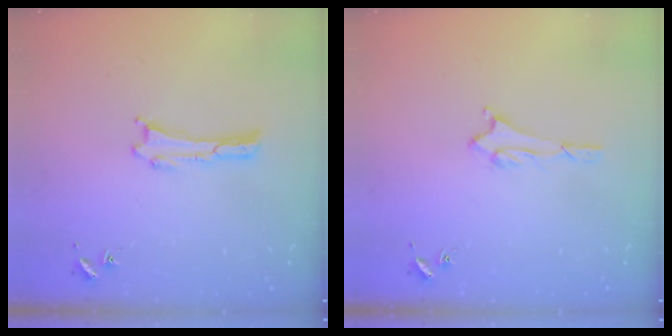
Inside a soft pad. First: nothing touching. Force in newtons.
{"total": 1.6, "press": 1.6, "slide": 0.2}